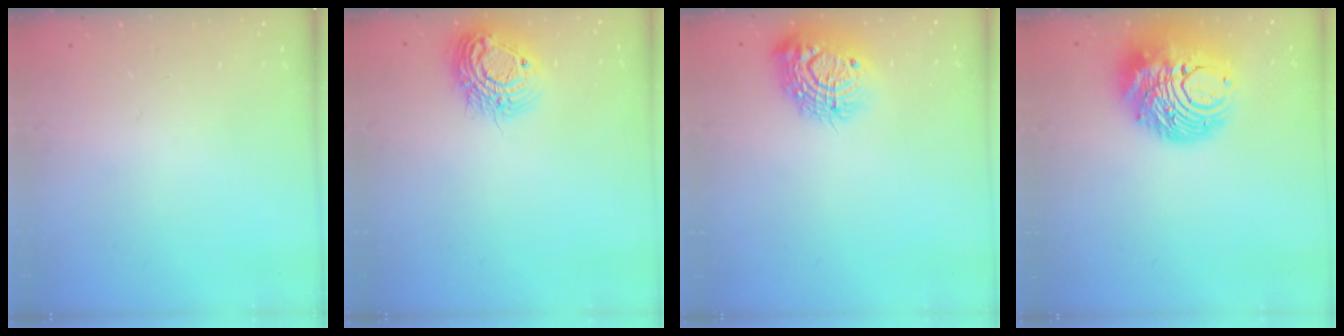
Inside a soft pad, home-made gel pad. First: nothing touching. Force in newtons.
{"total": 14.4, "press": 14.4, "slide": 1.0}
{"total": 14.6, "press": 14.6, "slide": 1.0}
{"total": 17.0, "press": 16.9, "slide": 1.7}